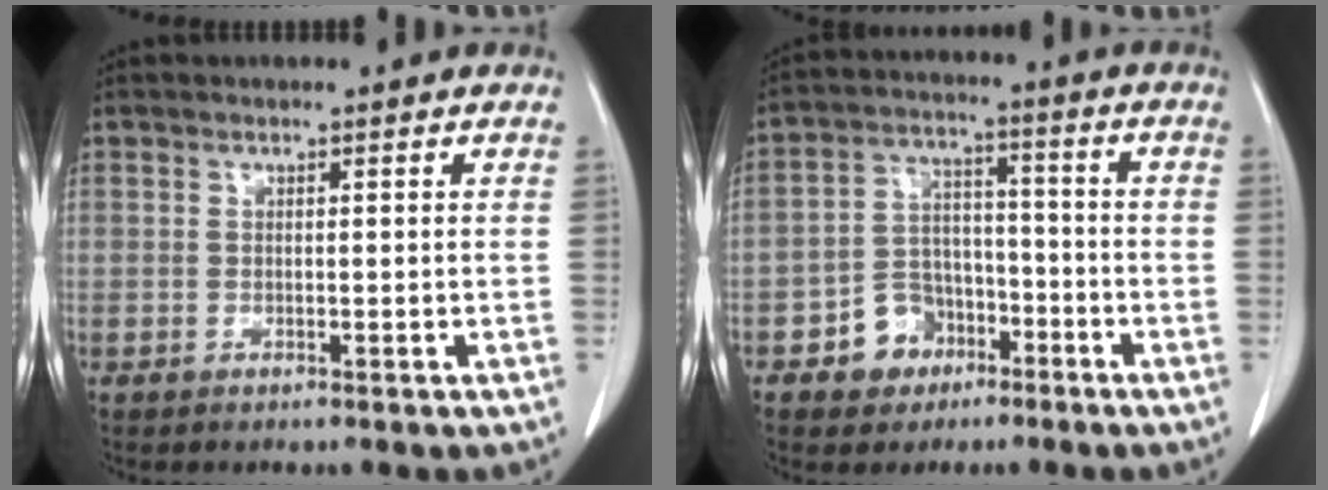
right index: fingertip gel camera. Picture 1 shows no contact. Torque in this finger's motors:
{"motor_torque": [-0.02, 0.01, -0.16, -0.09]}